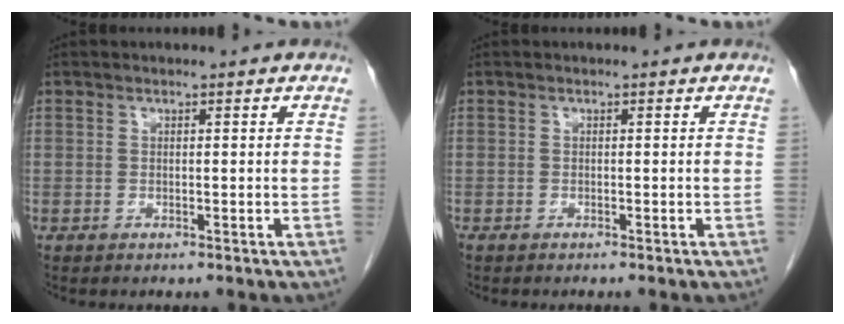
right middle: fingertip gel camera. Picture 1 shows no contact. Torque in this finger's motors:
{"motor_torque": [0.03, 0.00, 0.03, 0.00]}